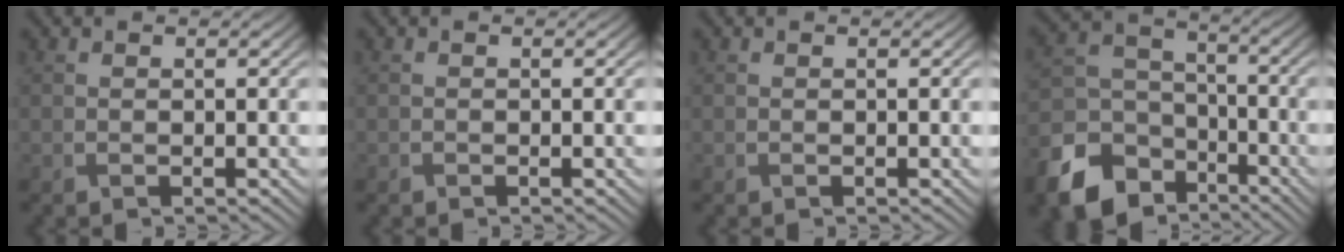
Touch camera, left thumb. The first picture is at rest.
{"total": 0.0}
{"total": 0.0}
{"total": 13.2, "force": [-8.1, 8.7, 5.8], "torque": [-0.178, -0.042, -0.144]}